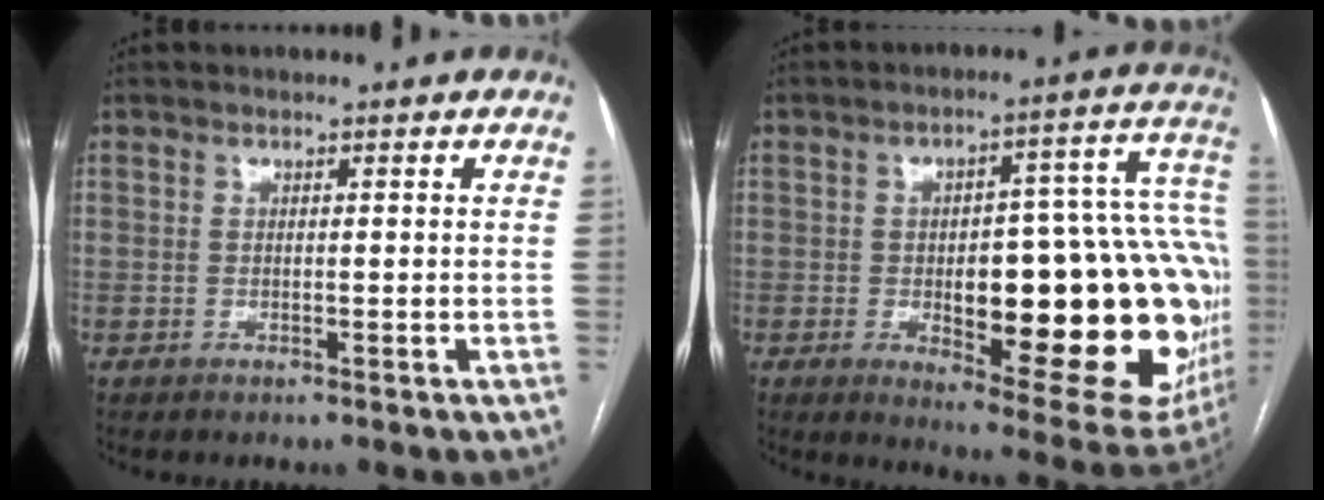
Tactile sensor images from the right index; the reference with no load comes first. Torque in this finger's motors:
{"motor_torque": [2.14, 0.00, 1.05, 0.19]}